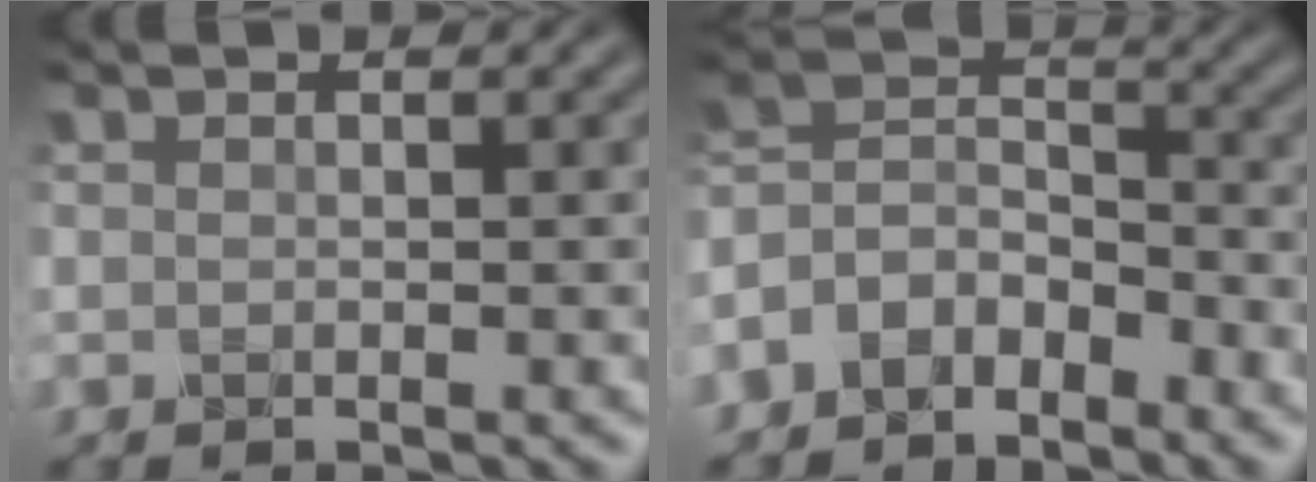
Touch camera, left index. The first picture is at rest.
{"total": 5.3, "force": [-3.6, 3.2, 2.4], "torque": [-0.044, 0.006, -0.082]}